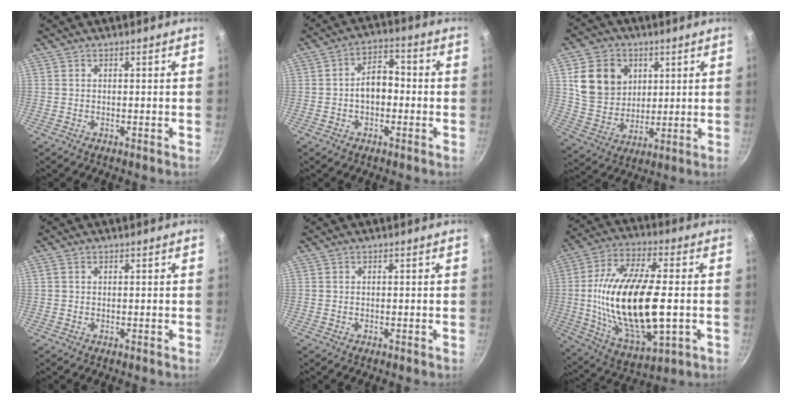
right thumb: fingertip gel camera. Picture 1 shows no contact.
{"total": 6.7, "force": [-0.9, 4.3, 5.0], "torque": [-0.047, 0.026, -0.021]}
{"total": 13.9, "force": [4.1, 11.5, 6.7], "torque": [-0.094, -0.013, 0.080]}
{"total": 0.8, "force": [0.3, 0.6, 0.4], "torque": [-0.008, 0.004, 0.005]}
{"total": 0.0}
{"total": 24.8, "force": [-1.7, 11.0, 22.2], "torque": [-0.414, 0.009, -0.024]}